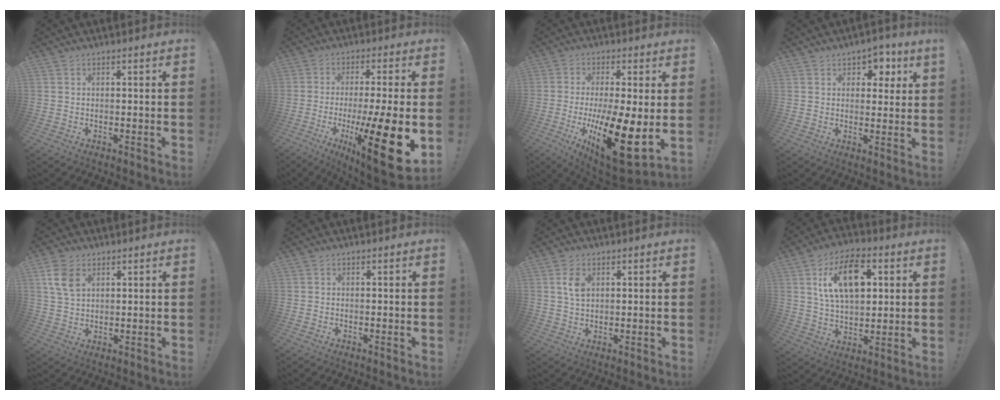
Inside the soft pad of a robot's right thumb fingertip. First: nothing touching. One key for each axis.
{"total": 20.5, "fx": -6.3, "fy": 3.3, "fz": 19.2, "tx": -0.292, "ty": 0.017, "tz": -0.093}
{"total": 17.9, "fx": -4.6, "fy": 5.6, "fz": 16.4, "tx": -0.259, "ty": 0.001, "tz": -0.068}
{"total": 5.2, "fx": 3.3, "fy": 3.2, "fz": 2.5, "tx": -0.017, "ty": -0.022, "tz": 0.052}
{"total": 7.5, "fx": 3.2, "fy": 4.8, "fz": 4.8, "tx": -0.087, "ty": -0.003, "tz": 0.062}
{"total": 0.0}
{"total": 4.7, "fx": 1.7, "fy": 2.9, "fz": 3.4, "tx": -0.046, "ty": -0.004, "tz": 0.027}
{"total": 16.1, "fx": 5.7, "fy": 9.3, "fz": 11.8, "tx": -0.174, "ty": -0.005, "tz": 0.099}